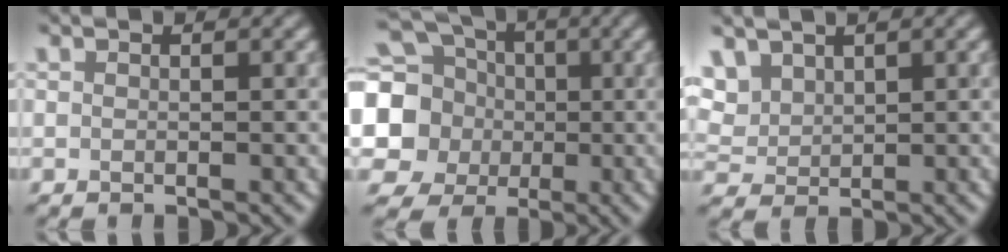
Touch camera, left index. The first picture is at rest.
{"total": 8.5, "force": [-1.0, 8.0, 2.6], "torque": [-0.101, -0.010, -0.024]}
{"total": 2.0, "force": [1.8, 0.8, 0.2], "torque": [-0.032, 0.012, 0.061]}